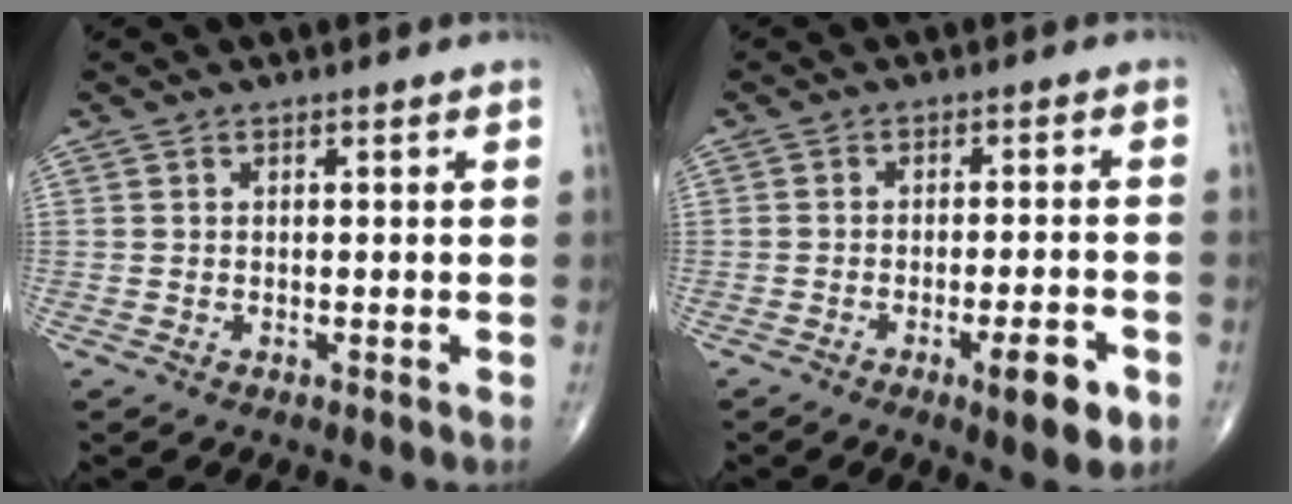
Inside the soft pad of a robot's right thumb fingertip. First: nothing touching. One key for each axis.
{"total": 7.5, "fx": -3.6, "fy": 1.9, "fz": 6.3, "tx": -0.085, "ty": 0.008, "tz": -0.047}